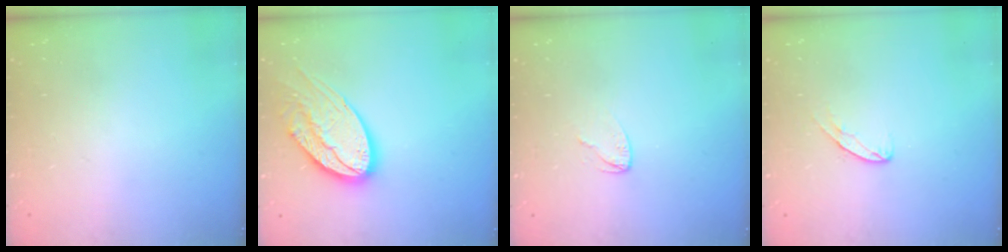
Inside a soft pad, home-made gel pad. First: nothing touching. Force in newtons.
{"total": 19.0, "press": 18.9, "slide": 1.8}
{"total": 2.4, "press": 2.4, "slide": 0.2}
{"total": 5.2, "press": 5.2, "slide": 0.3}